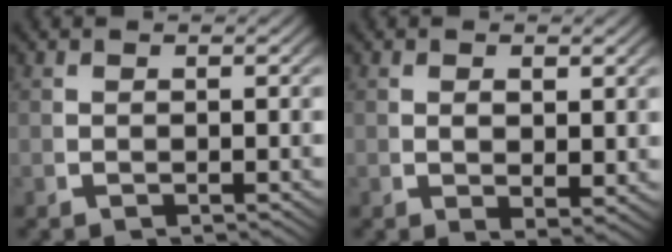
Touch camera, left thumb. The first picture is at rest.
{"total": 1.9, "force": [0.6, 0.8, 1.6], "torque": [-0.029, -0.010, 0.019]}